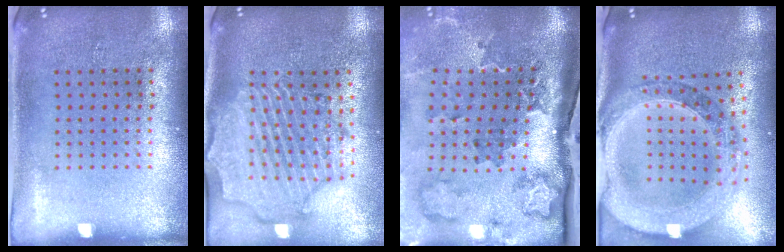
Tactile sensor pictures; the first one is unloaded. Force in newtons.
{"total": 2.6, "press": 2.4, "slide": 1.1}
{"total": 3.4, "press": 2.3, "slide": 2.5}
{"total": 2.3, "press": 2.1, "slide": 1.0}